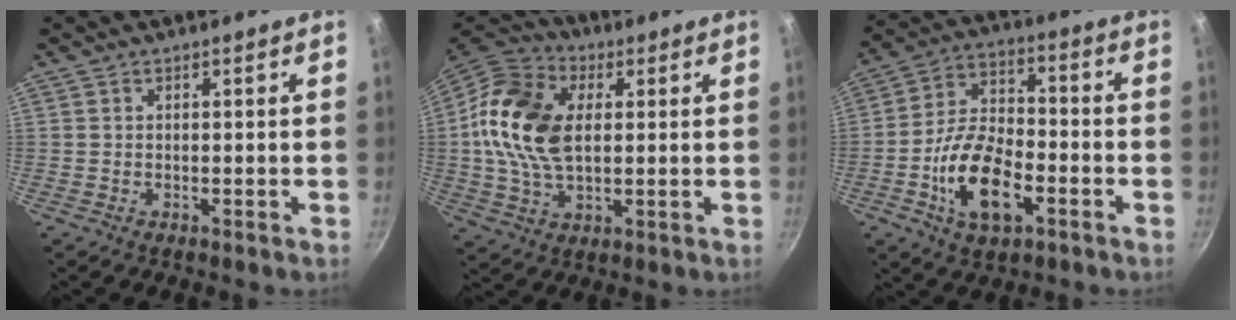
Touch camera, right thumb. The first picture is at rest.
{"total": 17.2, "force": [2.3, 11.2, 12.8], "torque": [-0.227, 0.012, 0.029]}
{"total": 14.9, "force": [-5.3, 7.9, 11.5], "torque": [-0.200, 0.035, -0.100]}